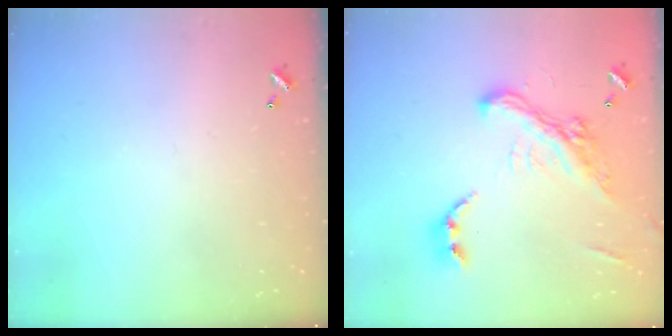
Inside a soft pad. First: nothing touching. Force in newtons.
{"total": 8.5, "press": 8.3, "slide": 1.7}